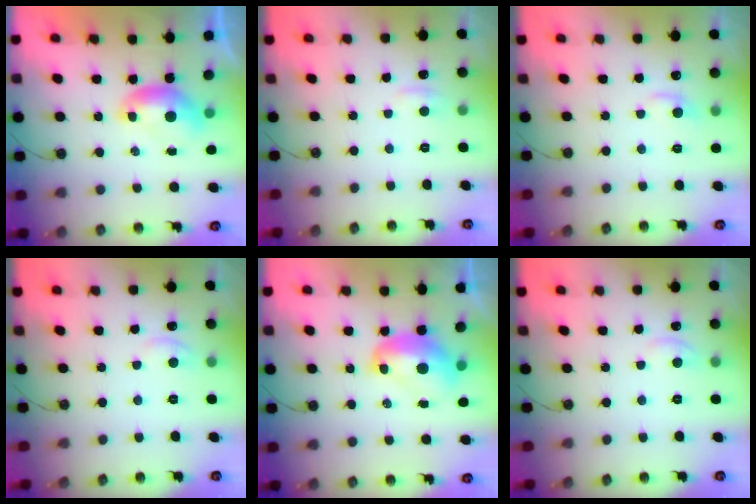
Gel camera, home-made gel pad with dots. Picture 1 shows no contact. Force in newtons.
{"total": 1.0, "press": 0.7, "slide": 0.8}
{"total": 1.2, "press": 1.0, "slide": 0.6}
{"total": 1.5, "press": 1.3, "slide": 0.7}
{"total": 3.0, "press": 2.9, "slide": 0.5}
{"total": 1.5, "press": 1.3, "slide": 0.7}